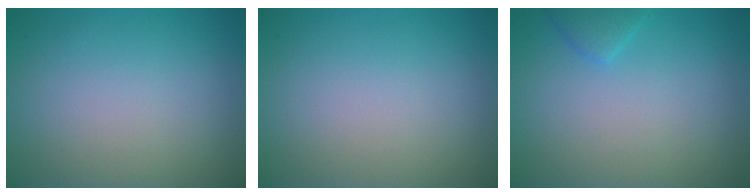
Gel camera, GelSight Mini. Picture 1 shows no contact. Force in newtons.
{"total": 0.0}
{"total": 1.3, "press": 1.3, "slide": 0.1}